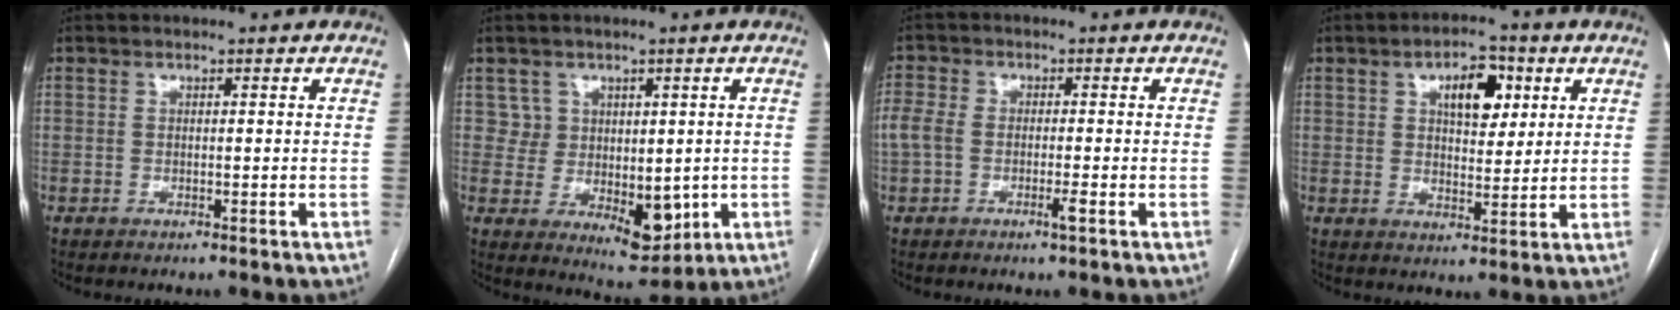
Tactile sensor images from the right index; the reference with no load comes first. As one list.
[{"total": 7.0, "force": [0.8, 5.9, 3.6], "torque": [-0.046, 0.005, 0.035]}, {"total": 4.4, "force": [-1.6, 1.7, 3.8], "torque": [-0.093, 0.011, -0.031]}, {"total": 7.4, "force": [2.9, 3.5, 5.8], "torque": [-0.089, 0.012, 0.048]}]